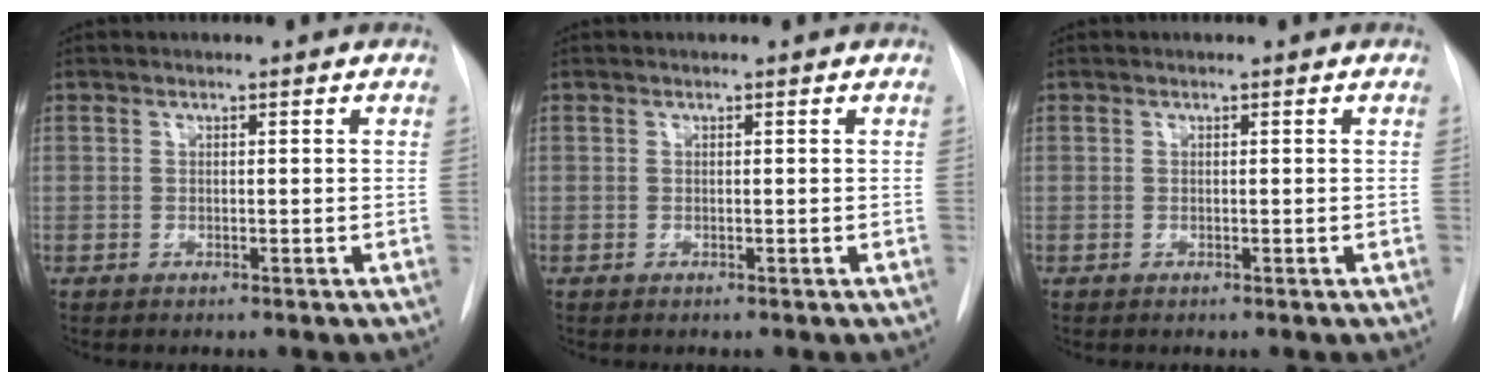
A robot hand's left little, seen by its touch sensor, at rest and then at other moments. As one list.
[{"total": 0.0}, {"total": 0.0}]